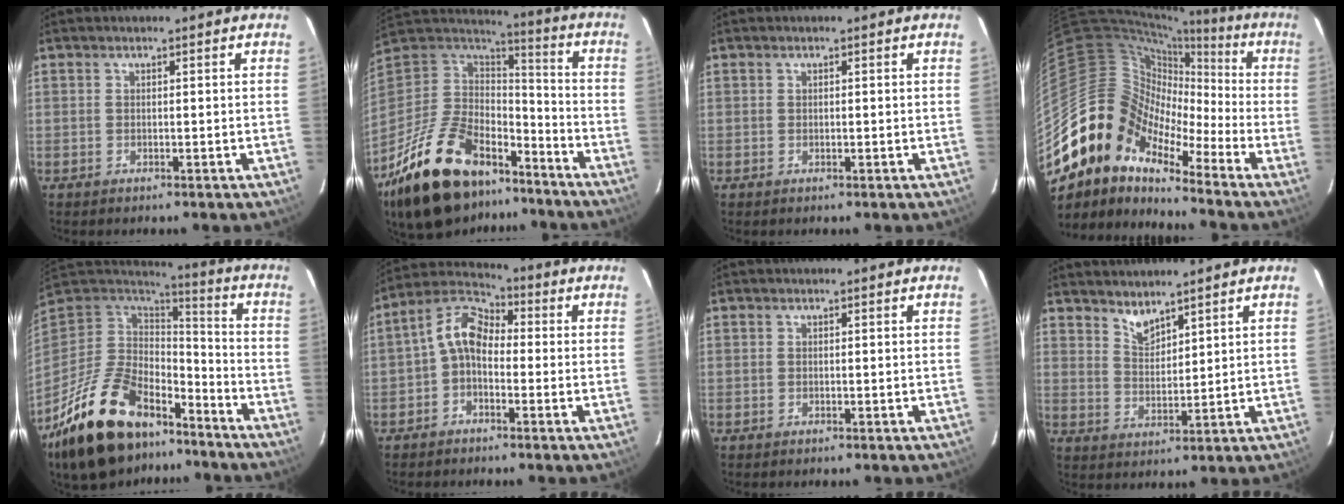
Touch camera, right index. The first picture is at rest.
{"total": 28.7, "force": [-18.8, 14.6, 16.0], "torque": [-0.328, 0.000, -0.291]}
{"total": 0.0}
{"total": 11.8, "force": [-7.6, 8.0, 4.1], "torque": [-0.058, 0.022, -0.170]}
{"total": 26.0, "force": [-17.0, 13.0, 14.8], "torque": [-0.295, -0.007, -0.267]}
{"total": 7.0, "force": [-1.6, 4.8, 4.9], "torque": [-0.103, 0.025, -0.041]}
{"total": 0.0}
{"total": 4.5, "force": [4.0, 1.3, 1.6], "torque": [-0.026, -0.005, 0.074]}